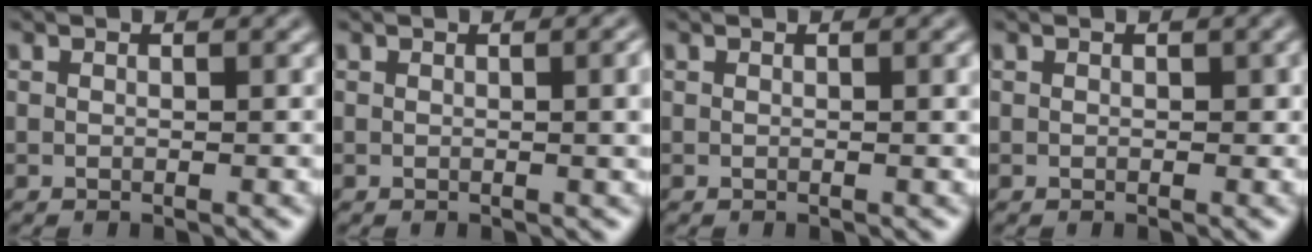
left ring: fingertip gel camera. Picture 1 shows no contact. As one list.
[{"total": 2.6, "force": [0.2, 0.8, 2.4], "torque": [-0.025, 0.004, -0.001]}, {"total": 1.1, "force": [0.1, 0.2, 1.1], "torque": [-0.014, 0.001, 0.001]}, {"total": 0.8, "force": [0.1, 0.6, 0.5], "torque": [-0.006, -0.002, 0.001]}]